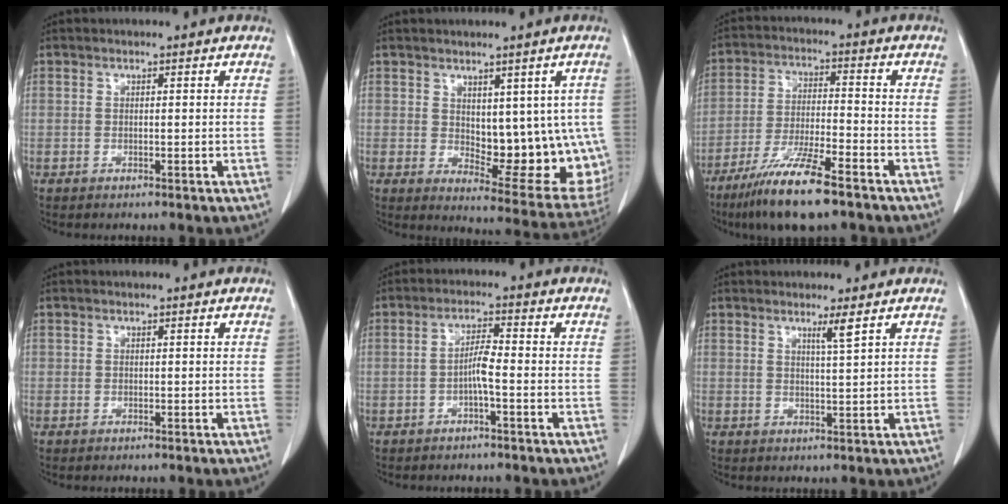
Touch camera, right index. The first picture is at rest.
{"total": 14.6, "force": [0.6, 6.9, 12.9], "torque": [-0.137, -0.007, 0.028]}
{"total": 11.8, "force": [-8.2, 1.2, 8.4], "torque": [-0.162, -0.030, -0.148]}
{"total": 0.0}
{"total": 3.3, "force": [-1.0, 0.2, 3.2], "torque": [-0.058, 0.004, -0.021]}
{"total": 2.2, "force": [1.4, -0.7, 1.6], "torque": [-0.031, -0.009, 0.027]}